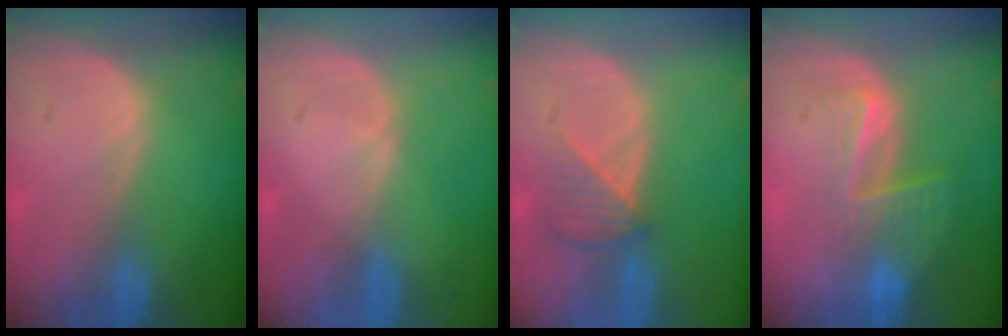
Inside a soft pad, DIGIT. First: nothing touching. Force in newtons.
{"total": 0.6, "press": 0.5, "slide": 0.2}
{"total": 3.4, "press": 3.4, "slide": 0.7}
{"total": 6.6, "press": 5.5, "slide": 3.5}